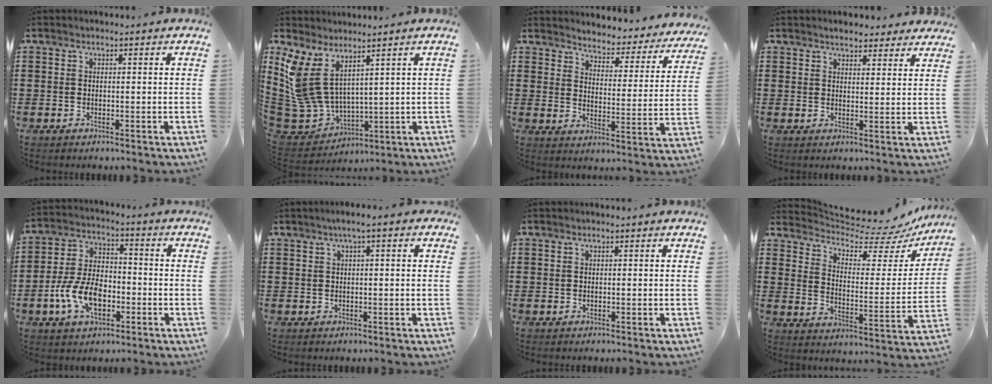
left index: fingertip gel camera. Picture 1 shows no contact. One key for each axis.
{"total": 8.3, "fx": 3.9, "fy": 4.4, "fz": 5.8, "tx": -0.176, "ty": -0.042, "tz": 0.066}
{"total": 3.3, "fx": 3.3, "fy": 0.1, "fz": -0.1, "tx": -0.017, "ty": -0.041, "tz": 0.049}
{"total": 3.2, "fx": 3.0, "fy": 0.7, "fz": 0.7, "tx": -0.021, "ty": -0.005, "tz": 0.057}
{"total": 9.4, "fx": -3.5, "fy": 5.3, "fz": 7.0, "tx": -0.166, "ty": 0.002, "tz": -0.069}
{"total": 1.8, "fx": 0.3, "fy": 0.1, "fz": 1.7, "tx": -0.032, "ty": -0.001, "tz": 0.005}
{"total": 0.0}
{"total": 6.3, "fx": 5.7, "fy": 1.3, "fz": 2.2, "tx": -0.063, "ty": -0.045, "tz": 0.093}